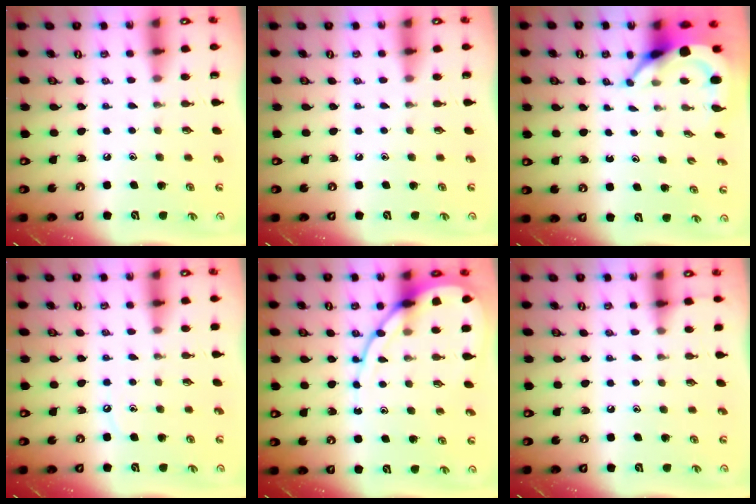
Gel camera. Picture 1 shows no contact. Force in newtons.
{"total": 0.0}
{"total": 5.4, "press": 5.3, "slide": 0.8}
{"total": 3.3, "press": 3.3, "slide": 0.4}
{"total": 10.2, "press": 10.2, "slide": 1.0}
{"total": 3.3, "press": 3.3, "slide": 0.4}